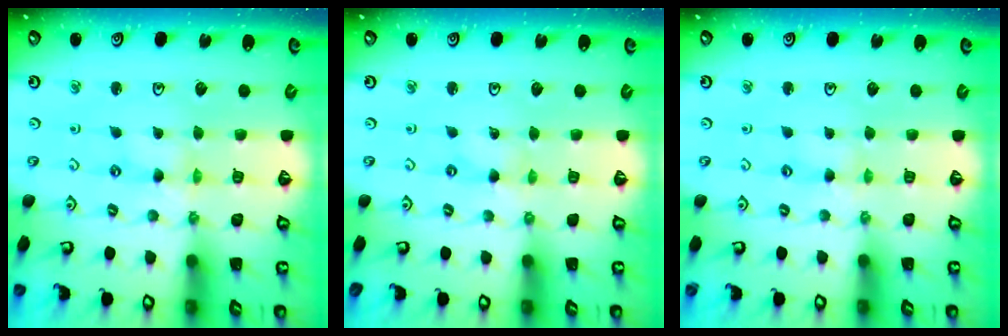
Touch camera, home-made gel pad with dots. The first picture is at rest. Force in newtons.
{"total": 0.0}
{"total": 0.9, "press": 0.8, "slide": 0.2}